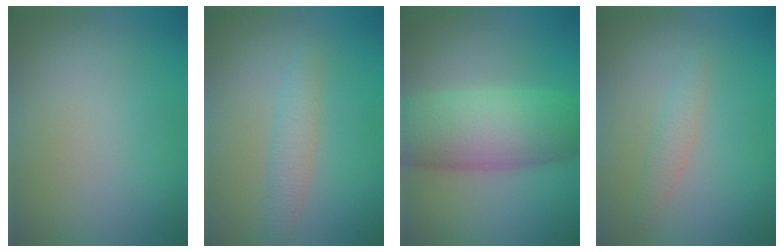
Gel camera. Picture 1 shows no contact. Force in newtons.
{"total": 1.9, "press": 1.9, "slide": 0.1}
{"total": 8.5, "press": 8.5, "slide": 0.0}
{"total": 1.3, "press": 1.3, "slide": 0.0}